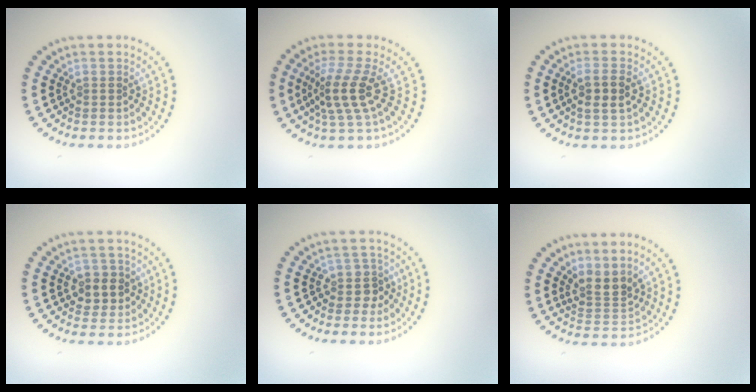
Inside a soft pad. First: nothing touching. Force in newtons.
{"total": 3.6, "press": 2.6, "slide": 2.4}
{"total": 2.3, "press": 2.2, "slide": 0.8}
{"total": 2.8, "press": 2.6, "slide": 0.9}
{"total": 2.2, "press": 1.8, "slide": 1.2}
{"total": 2.6, "press": 1.9, "slide": 1.7}